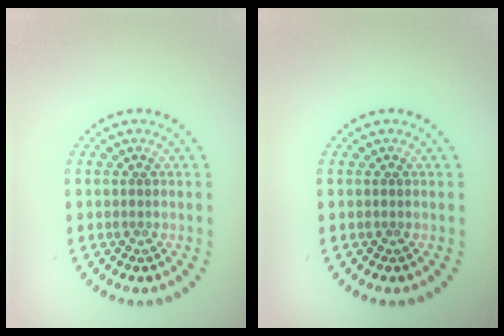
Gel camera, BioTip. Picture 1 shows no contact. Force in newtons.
{"total": 0.0}